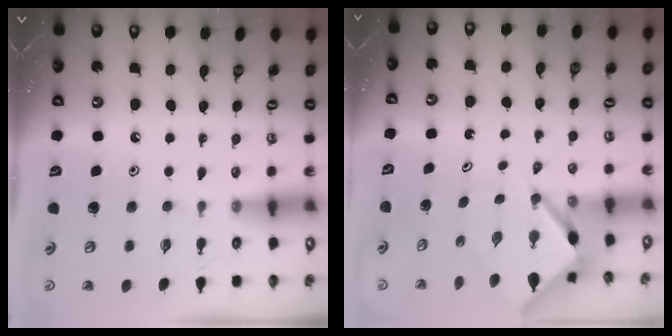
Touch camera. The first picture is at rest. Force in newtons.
{"total": 6.0, "press": 5.9, "slide": 0.5}